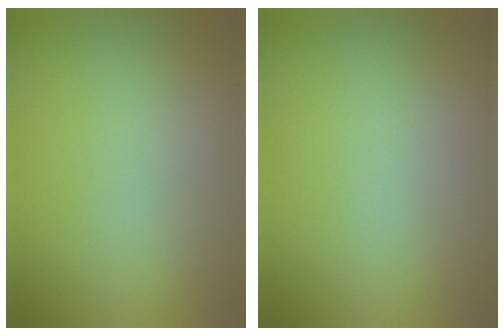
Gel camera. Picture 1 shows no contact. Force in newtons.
{"total": 0.0}